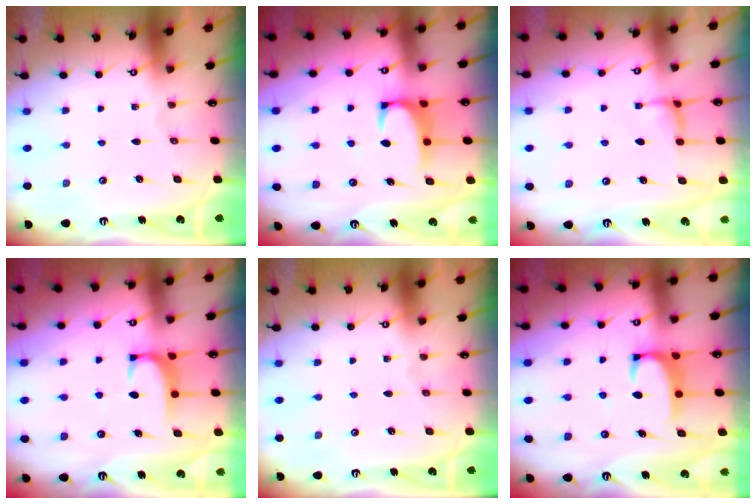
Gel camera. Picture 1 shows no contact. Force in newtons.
{"total": 1.8, "press": 1.7, "slide": 0.6}
{"total": 0.8, "press": 0.3, "slide": 0.7}
{"total": 1.7, "press": 1.6, "slide": 0.5}
{"total": 0.0}
{"total": 2.0, "press": 2.0, "slide": 0.3}